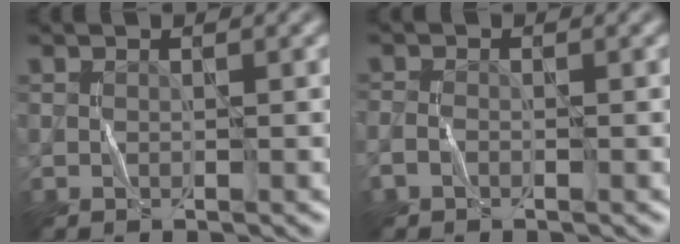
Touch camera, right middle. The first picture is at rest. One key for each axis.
{"total": 1.1, "fx": -0.6, "fy": 0.7, "fz": 0.6, "tx": -0.014, "ty": 0.001, "tz": -0.017}